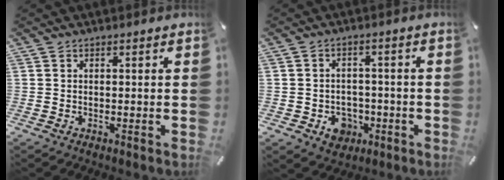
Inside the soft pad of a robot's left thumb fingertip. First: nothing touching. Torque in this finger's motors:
{"motor_torque": [-0.21, 0.37, -0.13, 0.26, 0.02]}